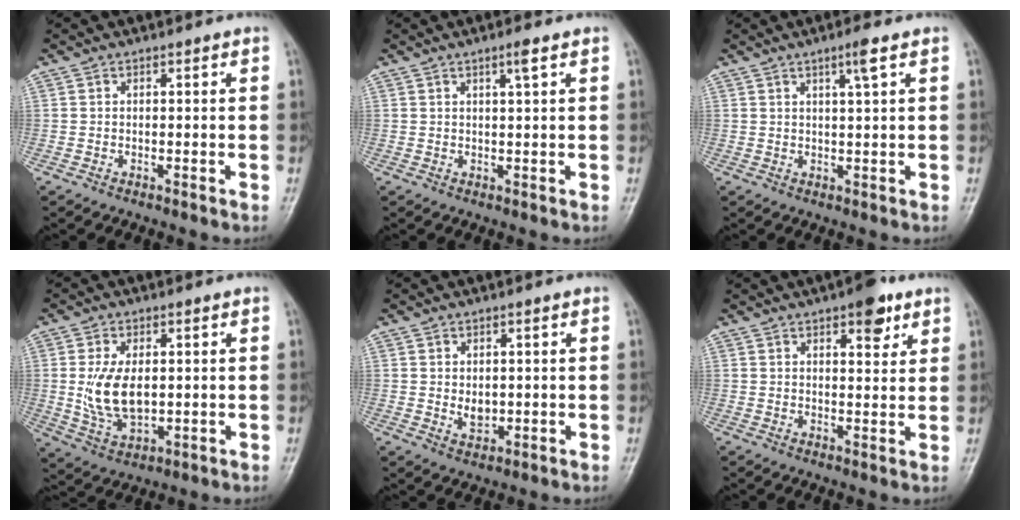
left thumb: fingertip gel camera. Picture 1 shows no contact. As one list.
[{"total": 2.1, "force": [1.2, 0.0, 1.8], "torque": [-0.033, -0.005, 0.022]}, {"total": 3.3, "force": [1.7, -0.1, 2.8], "torque": [-0.052, -0.006, 0.032]}, {"total": 9.5, "force": [0.6, 5.3, 7.8], "torque": [-0.144, -0.012, 0.023]}, {"total": 3.0, "force": [0.3, 2.1, 2.2], "torque": [-0.028, -0.008, 0.012]}, {"total": 6.3, "force": [3.7, 2.6, 4.4], "torque": [-0.040, -0.016, 0.045]}]